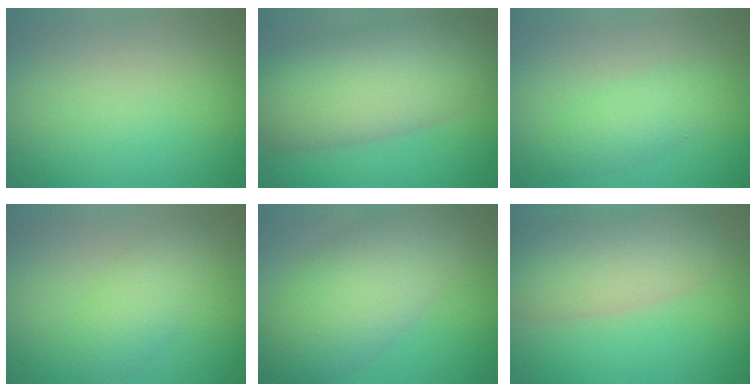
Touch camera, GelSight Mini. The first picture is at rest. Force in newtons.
{"total": 10.0, "press": 9.9, "slide": 0.8}
{"total": 2.5, "press": 2.5, "slide": 0.1}
{"total": 2.9, "press": 2.9, "slide": 0.1}
{"total": 9.1, "press": 9.1, "slide": 0.6}
{"total": 7.6, "press": 7.6, "slide": 0.4}